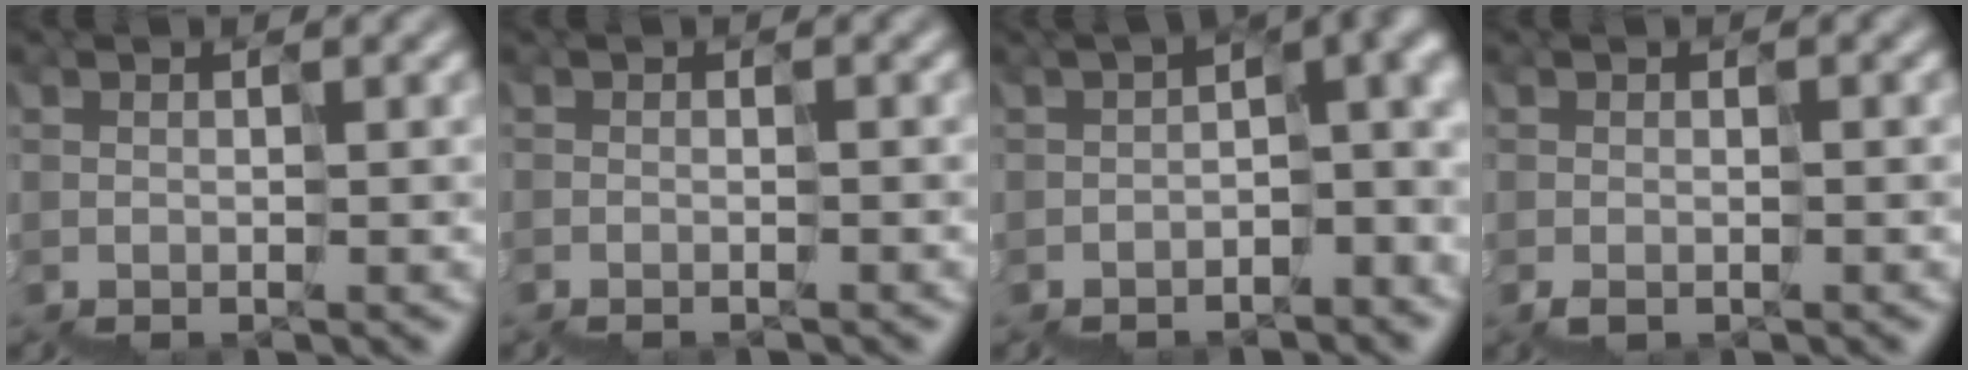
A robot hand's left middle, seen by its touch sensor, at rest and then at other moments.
{"total": 1.1, "force": [-1.1, 0.1, 0.1], "torque": [0.009, -0.008, -0.008]}
{"total": 7.0, "force": [-2.8, 3.0, 5.7], "torque": [-0.080, -0.005, -0.036]}
{"total": 0.5, "force": [-0.4, -0.2, -0.3], "torque": [-0.006, -0.008, -0.003]}